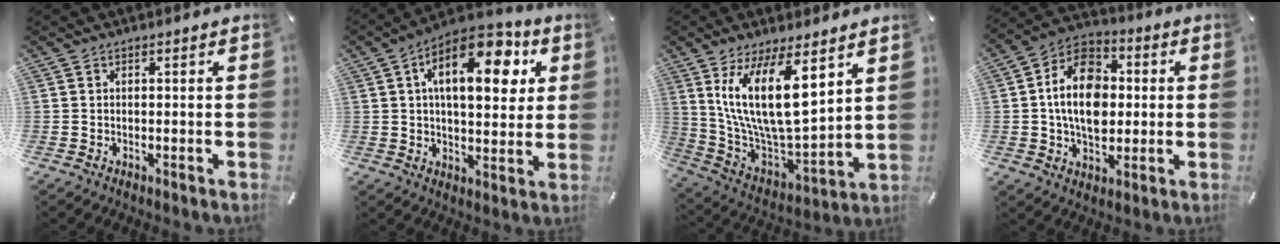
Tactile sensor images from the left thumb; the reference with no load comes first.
{"total": 16.6, "force": [6.7, 8.2, 12.7], "torque": [-0.182, -0.020, 0.104]}
{"total": 19.9, "force": [8.6, 7.9, 16.1], "torque": [-0.330, -0.057, 0.142]}
{"total": 14.9, "force": [0.3, 10.9, 10.2], "torque": [-0.193, 0.010, 0.003]}